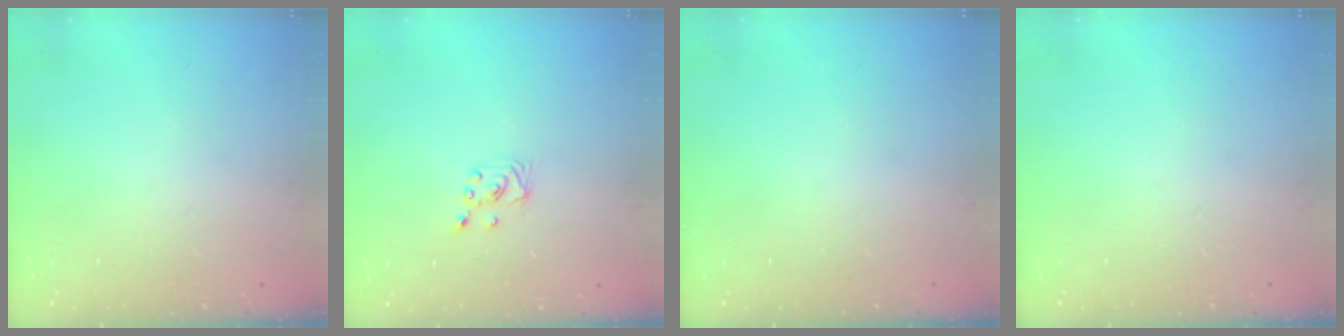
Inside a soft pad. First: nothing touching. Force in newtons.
{"total": 2.0, "press": 2.0, "slide": 0.2}
{"total": 0.0}
{"total": 0.0}